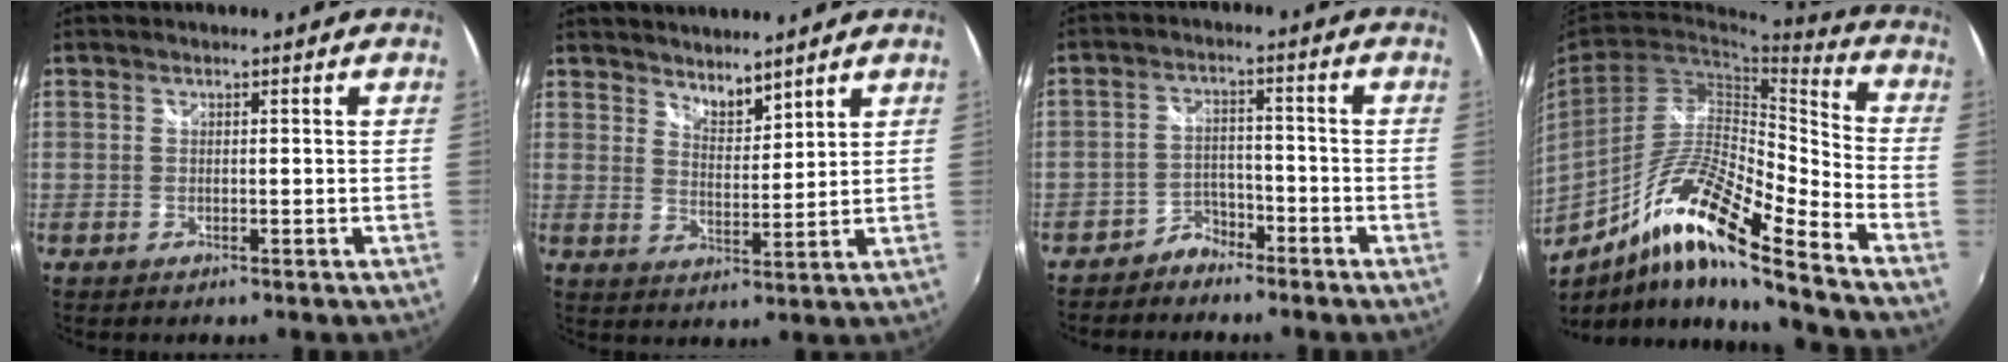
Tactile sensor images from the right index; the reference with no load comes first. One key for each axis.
{"total": 4.7, "fx": 4.3, "fy": 1.3, "fz": 1.4, "tx": -0.016, "ty": -0.003, "tz": 0.073}
{"total": 4.8, "fx": -4.0, "fy": 2.5, "fz": 0.6, "tx": -0.022, "ty": 0.011, "tz": -0.071}
{"total": 17.6, "fx": -11.1, "fy": 1.8, "fz": 13.5, "tx": -0.249, "ty": -0.006, "tz": -0.212}